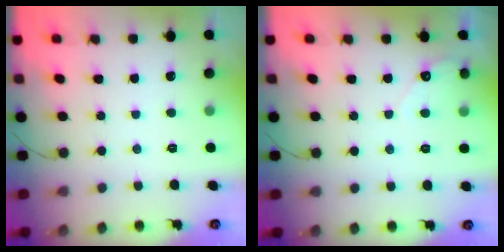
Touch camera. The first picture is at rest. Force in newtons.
{"total": 3.6, "press": 3.5, "slide": 0.3}